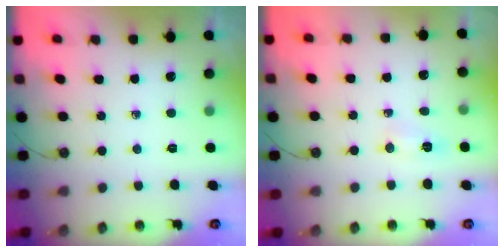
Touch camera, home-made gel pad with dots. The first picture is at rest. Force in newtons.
{"total": 4.2, "press": 4.1, "slide": 0.5}